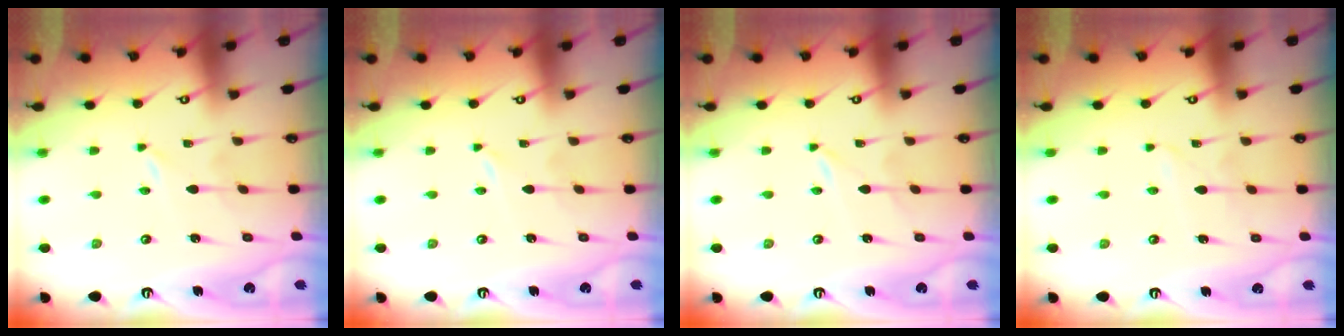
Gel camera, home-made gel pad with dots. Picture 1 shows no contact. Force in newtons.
{"total": 0.0}
{"total": 0.0}
{"total": 2.1, "press": 2.1, "slide": 0.3}